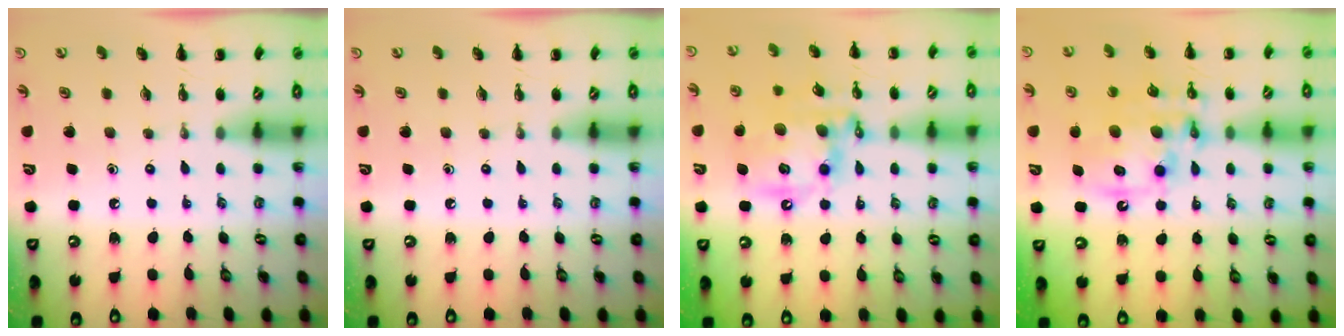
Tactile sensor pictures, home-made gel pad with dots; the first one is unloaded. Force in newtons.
{"total": 0.0}
{"total": 15.7, "press": 15.3, "slide": 3.4}
{"total": 15.2, "press": 14.8, "slide": 3.4}